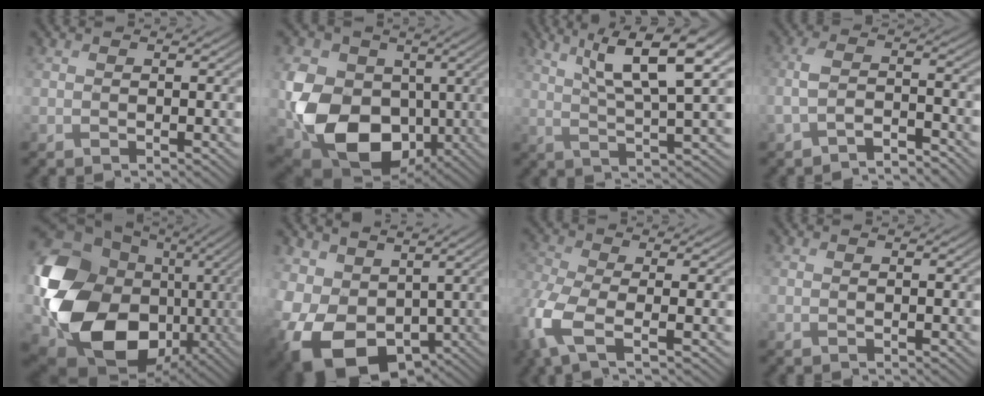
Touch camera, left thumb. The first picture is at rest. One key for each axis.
{"total": 13.2, "fx": -1.7, "fy": 10.0, "fz": 8.4, "tx": -0.183, "ty": -0.015, "tz": -0.039}
{"total": 11.3, "fx": 5.2, "fy": 2.1, "fz": 9.8, "tx": -0.170, "ty": 0.015, "tz": 0.096}
{"total": 3.9, "fx": -2.8, "fy": 0.9, "fz": 2.5, "tx": -0.055, "ty": 0.000, "tz": -0.063}
{"total": 19.0, "fx": -1.2, "fy": 15.0, "fz": 11.6, "tx": -0.265, "ty": -0.041, "tz": -0.014}
{"total": 12.9, "fx": -0.4, "fy": 9.7, "fz": 8.5, "tx": -0.218, "ty": -0.031, "tz": 0.004}
{"total": 8.6, "fx": -2.8, "fy": 3.7, "fz": 7.2, "tx": -0.186, "ty": -0.017, "tz": -0.067}
{"total": 0.0}